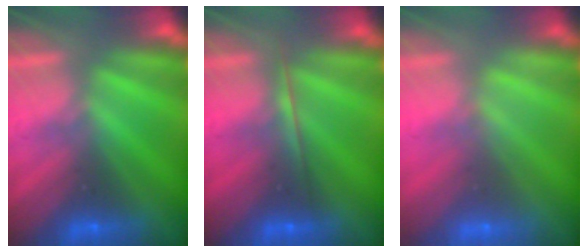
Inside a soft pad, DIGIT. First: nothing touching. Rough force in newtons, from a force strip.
{"total": 1.7}
{"total": 1.8}